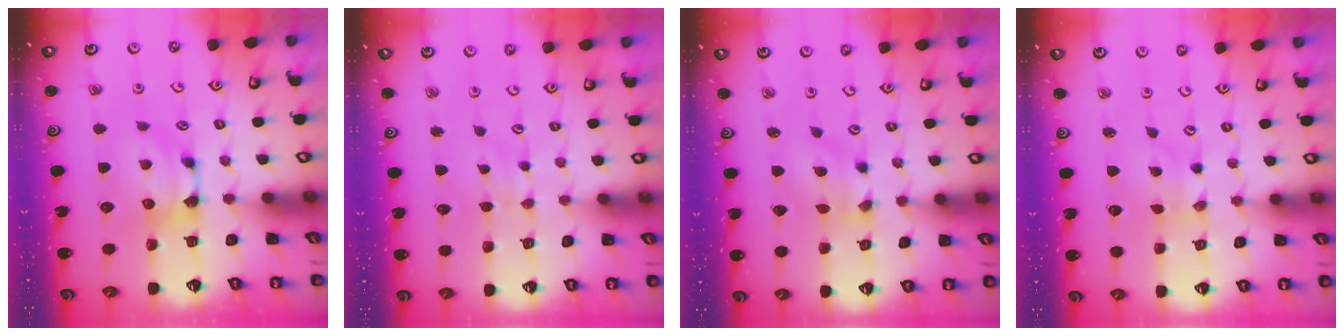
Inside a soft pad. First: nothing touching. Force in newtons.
{"total": 3.6, "press": 3.6, "slide": 0.5}
{"total": 1.8, "press": 1.6, "slide": 0.9}
{"total": 4.0, "press": 3.9, "slide": 0.6}